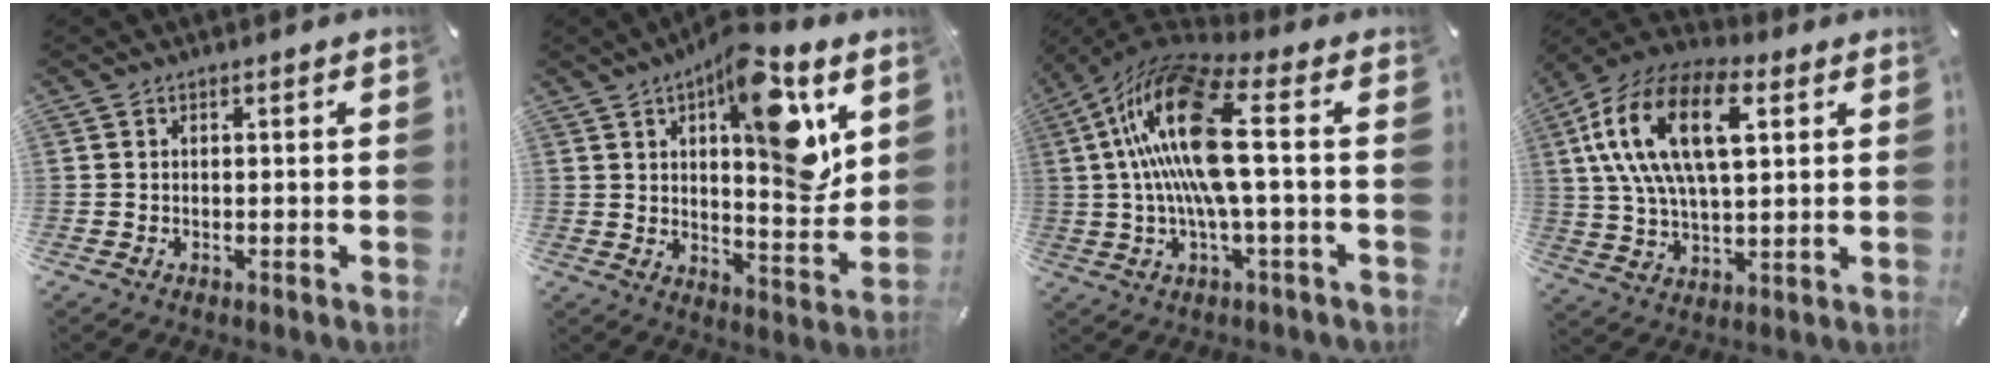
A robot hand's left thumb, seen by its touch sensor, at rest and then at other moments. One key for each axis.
{"total": 17.2, "fx": 7.7, "fy": 6.4, "fz": 14.1, "tx": -0.183, "ty": -0.043, "tz": 0.117}
{"total": 19.5, "fx": 2.2, "fy": 5.2, "fz": 18.7, "tx": -0.397, "ty": -0.015, "tz": 0.023}
{"total": 19.6, "fx": 6.9, "fy": 10.3, "fz": 15.2, "tx": -0.326, "ty": -0.005, "tz": 0.111}